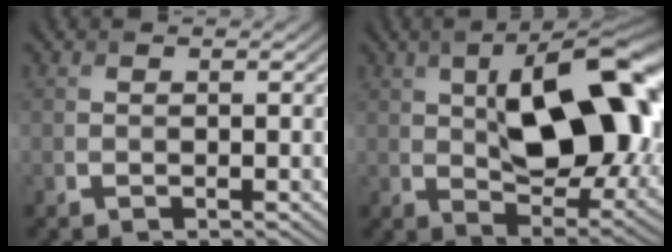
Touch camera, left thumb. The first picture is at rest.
{"total": 14.9, "force": [2.9, 7.1, 12.8], "torque": [-0.180, 0.004, 0.046]}